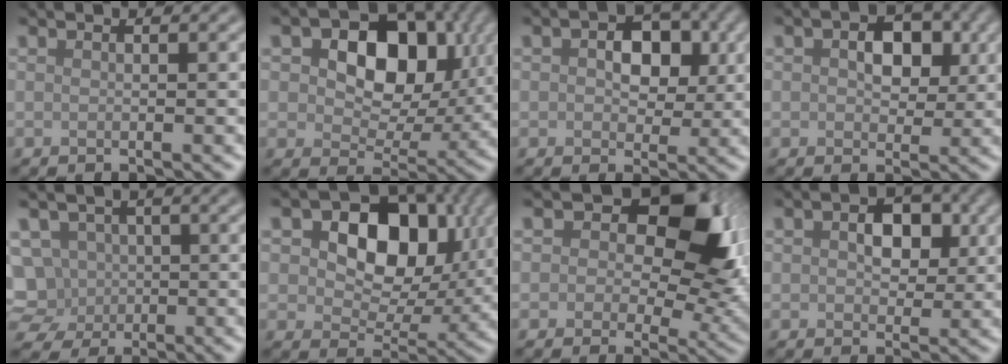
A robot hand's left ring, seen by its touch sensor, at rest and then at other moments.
{"total": 9.4, "force": [2.4, 6.3, 6.5], "torque": [-0.112, 0.003, 0.041]}
{"total": 3.7, "force": [0.5, 2.6, 2.6], "torque": [-0.045, 0.003, 0.008]}
{"total": 3.0, "force": [0.5, 2.1, 2.0], "torque": [-0.042, 0.004, 0.011]}
{"total": 5.6, "force": [-0.9, 5.2, 1.8], "torque": [-0.049, 0.013, -0.019]}
{"total": 10.0, "force": [2.7, 6.7, 6.9], "torque": [-0.110, 0.005, 0.044]}
{"total": 9.5, "force": [2.7, 6.0, 6.8], "torque": [-0.087, -0.004, 0.046]}
{"total": 2.6, "force": [0.4, 1.9, 1.8], "torque": [-0.039, 0.004, 0.010]}